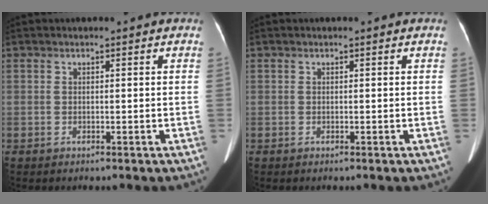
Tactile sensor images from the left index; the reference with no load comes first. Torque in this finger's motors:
{"motor_torque": [0.06, 0.12, 0.00, 0.00]}